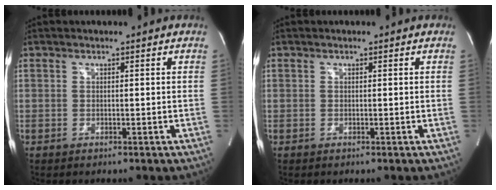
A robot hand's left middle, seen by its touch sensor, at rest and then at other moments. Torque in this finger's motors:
{"motor_torque": [0.11, -0.02, -0.03, 0.02]}